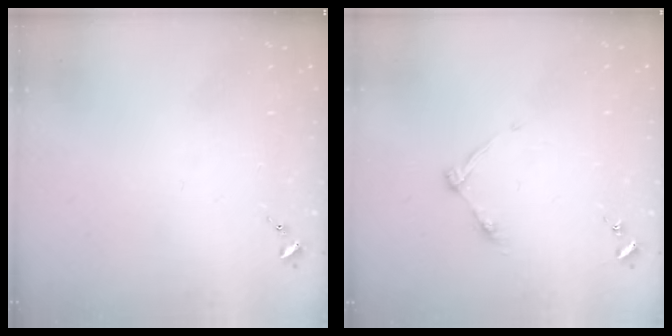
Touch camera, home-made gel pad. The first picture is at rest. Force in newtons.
{"total": 6.0, "press": 6.0, "slide": 0.7}